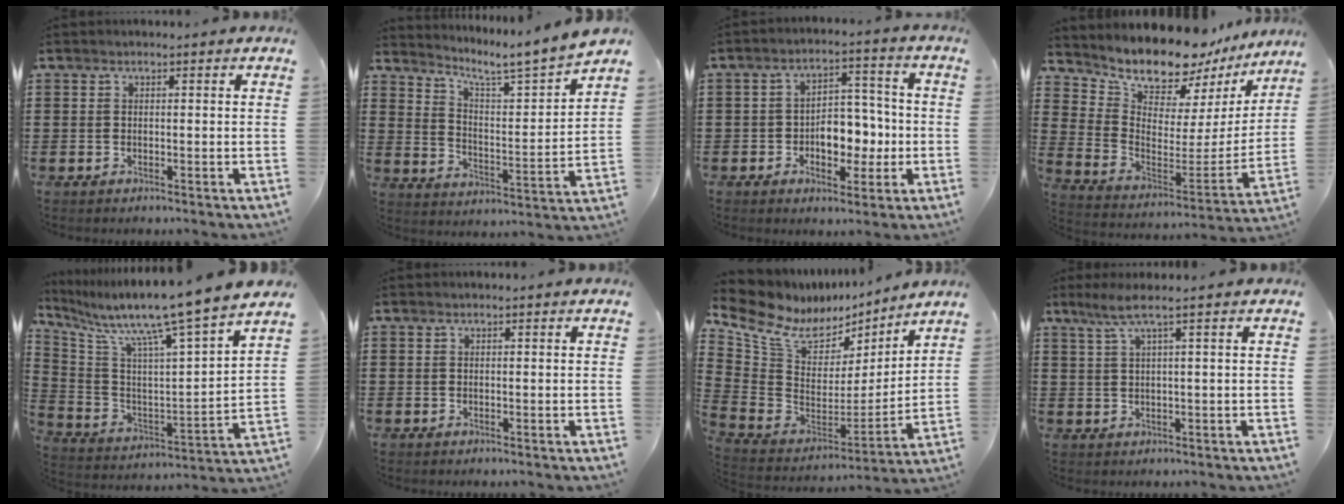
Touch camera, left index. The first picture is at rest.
{"total": 4.8, "force": [4.1, -0.2, 2.4], "torque": [-0.060, -0.041, 0.055]}
{"total": 6.3, "force": [-1.5, 4.4, 4.2], "torque": [-0.058, 0.005, -0.034]}
{"total": 10.7, "force": [10.2, 2.4, 2.2], "torque": [-0.079, -0.089, 0.175]}
{"total": 10.8, "force": [9.4, -1.4, 5.1], "torque": [-0.118, -0.085, 0.140]}
{"total": 0.0}
{"total": 8.4, "force": [6.2, 4.7, 3.4], "torque": [-0.109, -0.040, 0.109]}
{"total": 3.3, "force": [1.6, -0.2, 2.9], "torque": [-0.064, -0.002, 0.025]}